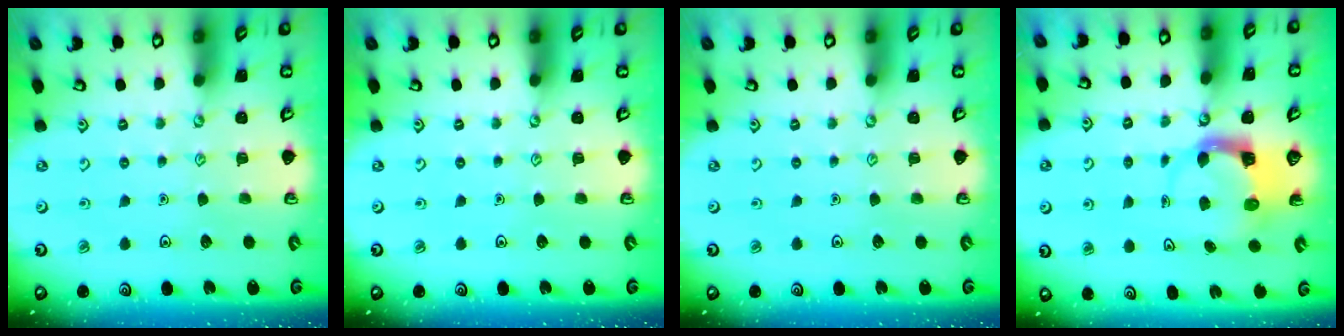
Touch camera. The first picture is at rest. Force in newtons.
{"total": 0.0}
{"total": 0.0}
{"total": 3.8, "press": 3.7, "slide": 0.5}